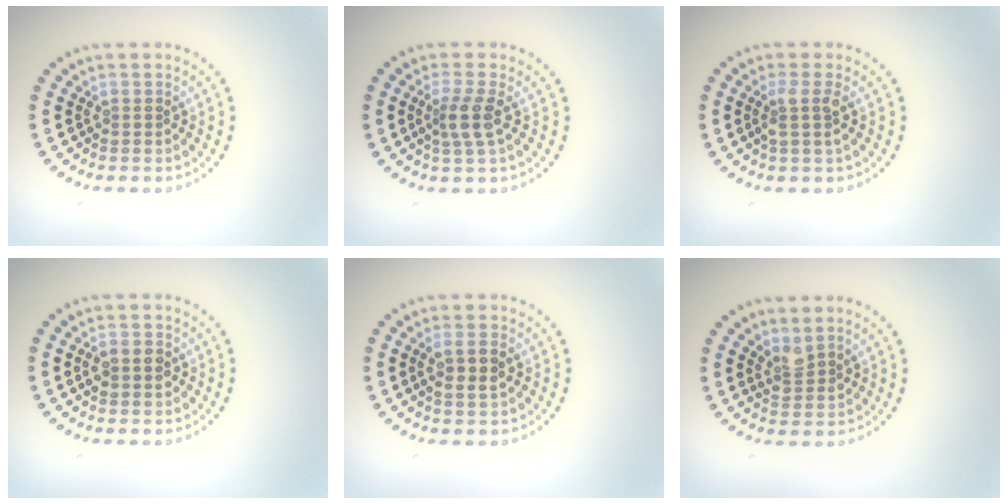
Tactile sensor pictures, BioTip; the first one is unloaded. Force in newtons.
{"total": 2.5, "press": 1.9, "slide": 1.6}
{"total": 1.9, "press": 1.5, "slide": 1.1}
{"total": 2.6, "press": 2.6, "slide": 0.2}
{"total": 2.5, "press": 2.4, "slide": 0.5}
{"total": 1.8, "press": 1.4, "slide": 1.2}